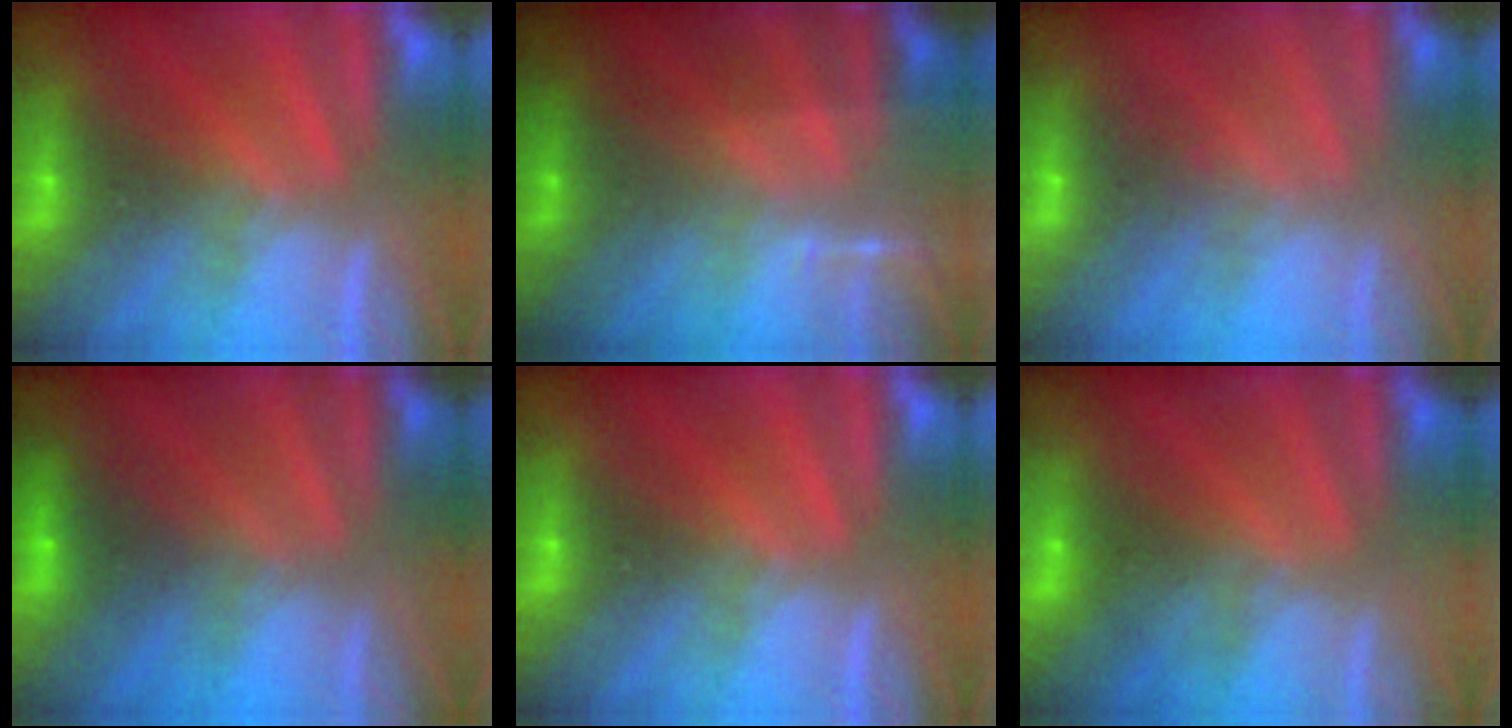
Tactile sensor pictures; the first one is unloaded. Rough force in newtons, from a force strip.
{"total": 1.8}
{"total": 2.7}
{"total": 1.5}
{"total": 0.0}
{"total": 1.7}